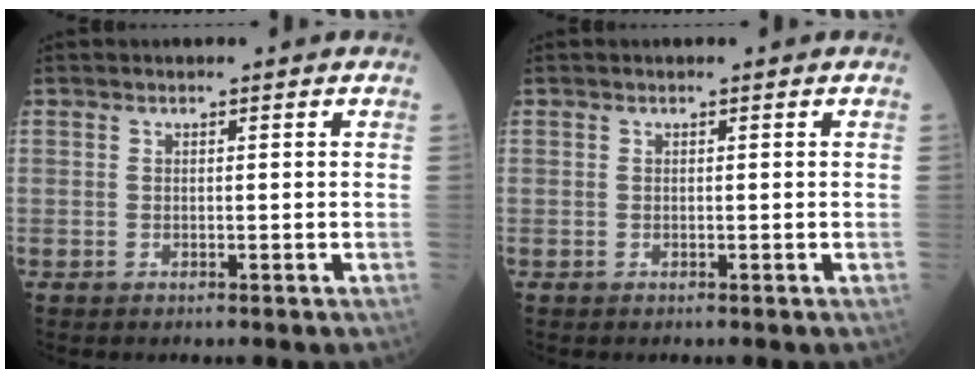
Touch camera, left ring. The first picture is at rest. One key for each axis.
{"total": 0.0}